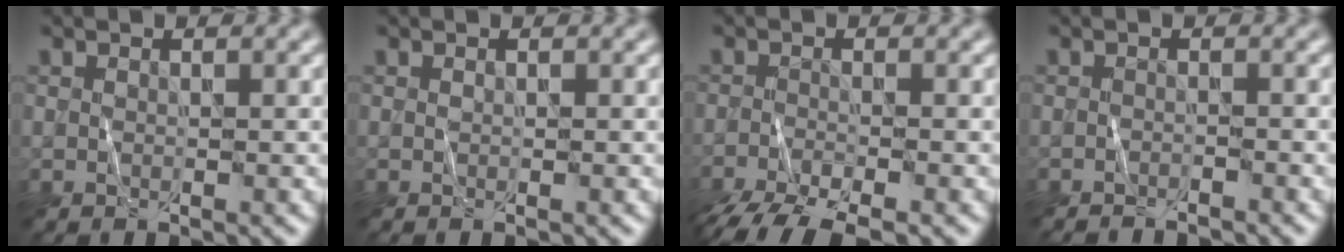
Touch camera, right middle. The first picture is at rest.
{"total": 0.0}
{"total": 5.6, "force": [-4.4, 1.3, 3.3], "torque": [-0.059, -0.018, -0.083]}
{"total": 1.7, "force": [-1.6, 0.1, 0.4], "torque": [-0.002, -0.003, -0.025]}